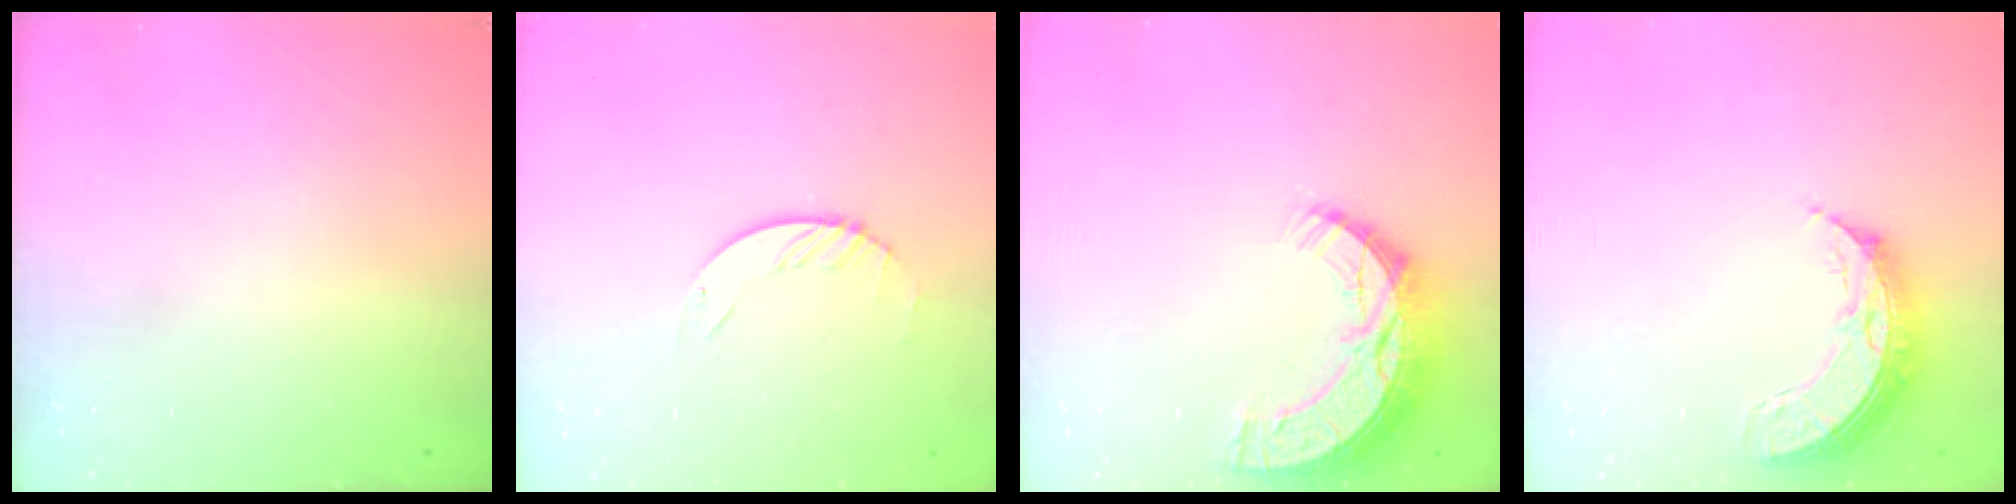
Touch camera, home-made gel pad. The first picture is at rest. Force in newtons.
{"total": 1.9, "press": 1.9, "slide": 0.2}
{"total": 12.3, "press": 12.2, "slide": 0.9}
{"total": 8.6, "press": 8.6, "slide": 0.7}